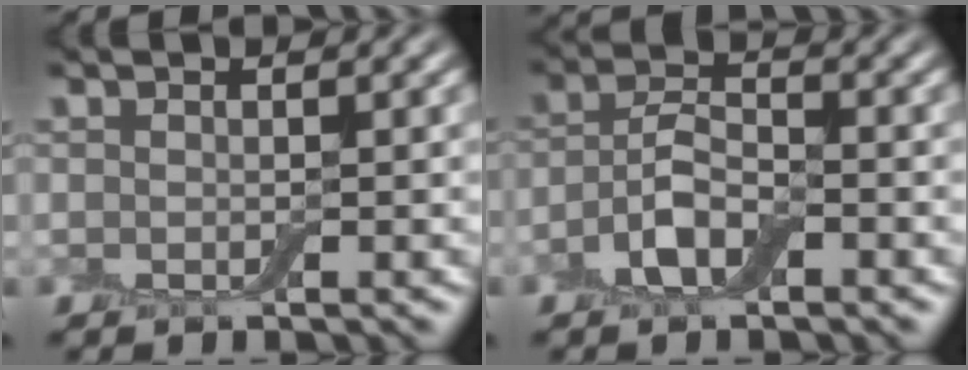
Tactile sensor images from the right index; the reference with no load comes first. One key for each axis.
{"total": 3.6, "fx": -1.6, "fy": 1.7, "fz": 2.8, "tx": -0.058, "ty": 0.003, "tz": -0.038}